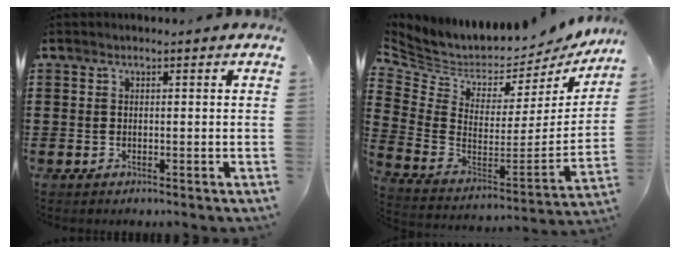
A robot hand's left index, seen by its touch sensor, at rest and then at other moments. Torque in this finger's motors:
{"motor_torque": [-0.54, 0.57, 0.04, 0.00]}